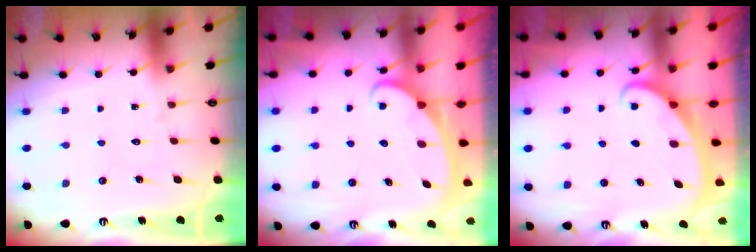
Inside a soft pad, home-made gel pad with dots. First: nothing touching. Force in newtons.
{"total": 2.5, "press": 2.5, "slide": 0.4}
{"total": 2.1, "press": 2.1, "slide": 0.4}